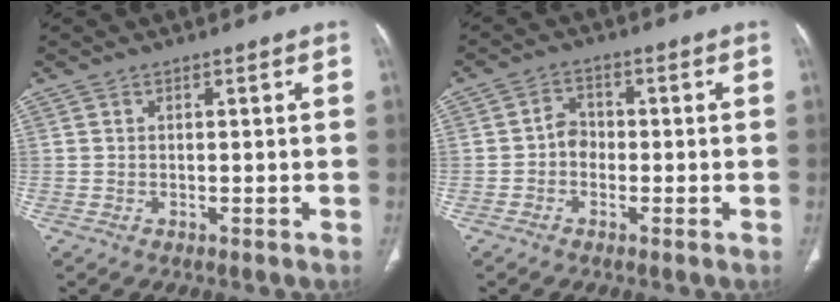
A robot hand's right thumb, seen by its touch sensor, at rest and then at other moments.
{"total": 3.3, "force": [-1.0, 2.7, 1.6], "torque": [-0.011, 0.016, -0.026]}